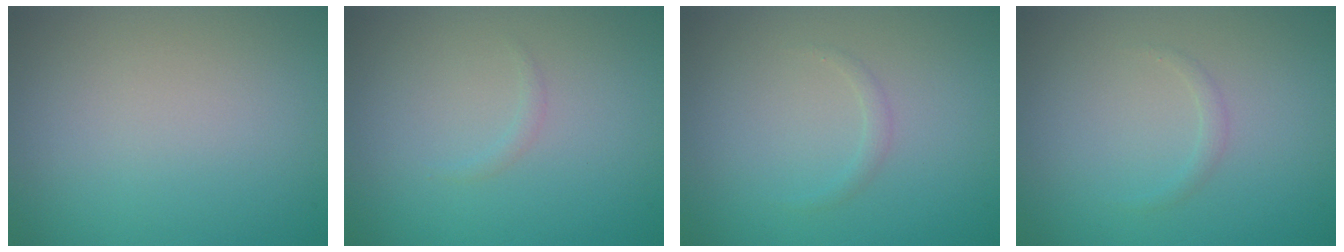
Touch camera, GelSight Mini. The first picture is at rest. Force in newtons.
{"total": 0.5, "press": 0.5, "slide": 0.1}
{"total": 0.7, "press": 0.7, "slide": 0.0}
{"total": 0.7, "press": 0.7, "slide": 0.0}